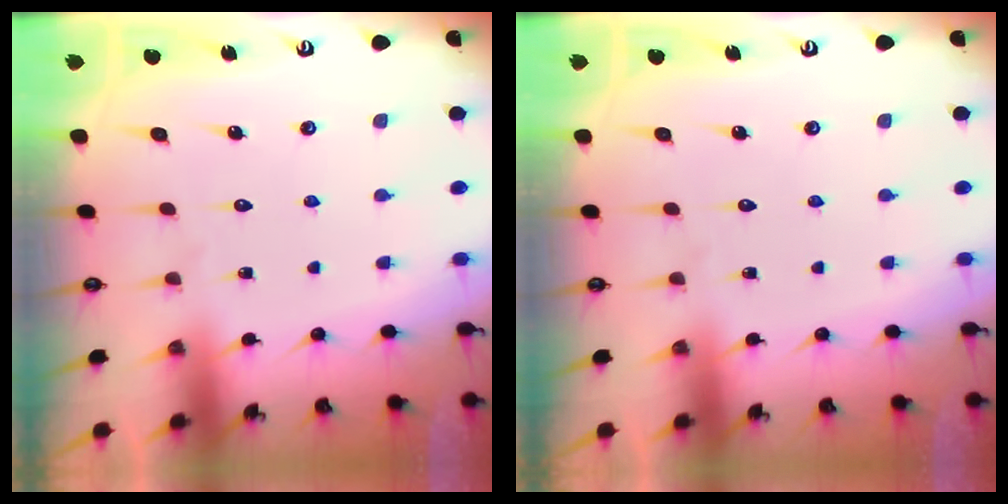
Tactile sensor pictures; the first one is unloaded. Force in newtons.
{"total": 0.0}